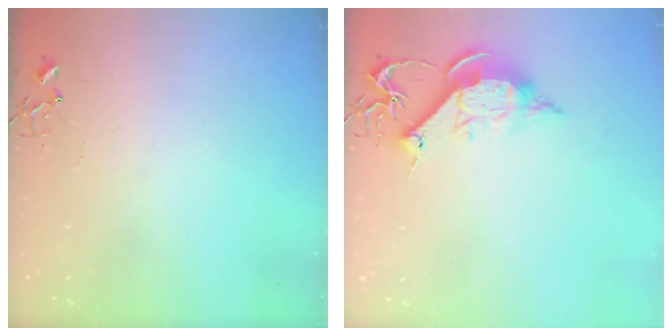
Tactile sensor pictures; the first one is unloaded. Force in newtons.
{"total": 12.5, "press": 12.5, "slide": 0.2}